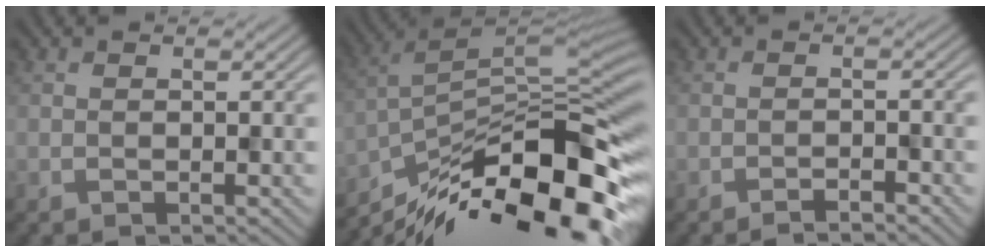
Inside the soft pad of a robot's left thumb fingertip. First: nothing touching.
{"total": 16.1, "force": [-10.3, 5.0, 11.4], "torque": [-0.232, 0.003, -0.179]}
{"total": 1.8, "force": [-1.6, 0.1, 0.9], "torque": [-0.014, 0.004, -0.028]}